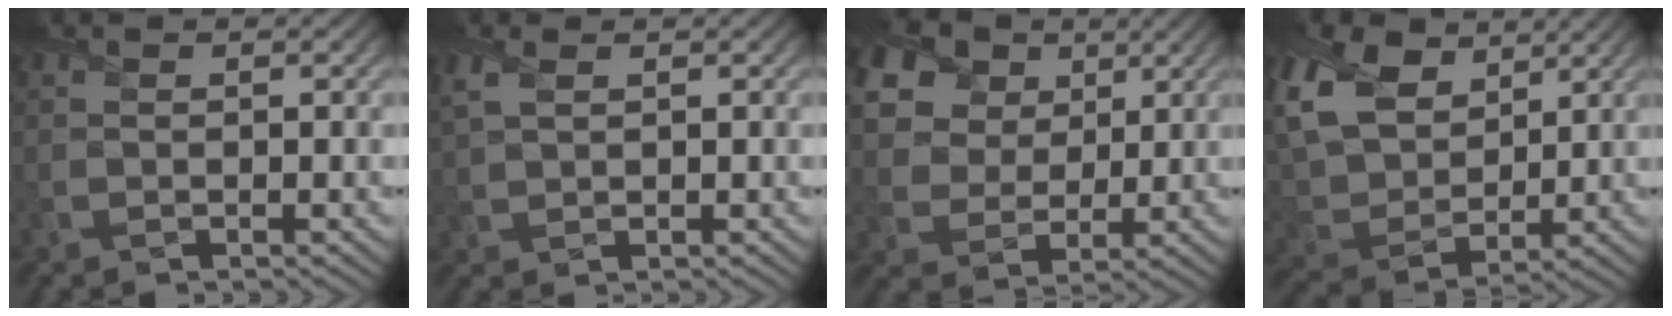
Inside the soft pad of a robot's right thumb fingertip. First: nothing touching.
{"total": 3.6, "force": [1.8, 1.8, 2.5], "torque": [-0.080, 0.011, 0.042]}
{"total": 17.9, "force": [9.3, 12.6, 8.6], "torque": [-0.249, 0.038, 0.196]}
{"total": 13.6, "force": [6.9, 8.9, 7.5], "torque": [-0.238, 0.037, 0.129]}